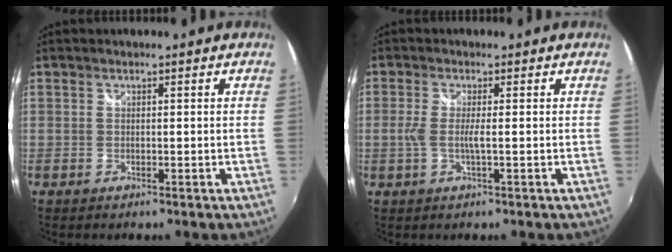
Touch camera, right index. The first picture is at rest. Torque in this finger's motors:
{"motor_torque": [0.57, 0.30, 0.27, 0.06]}